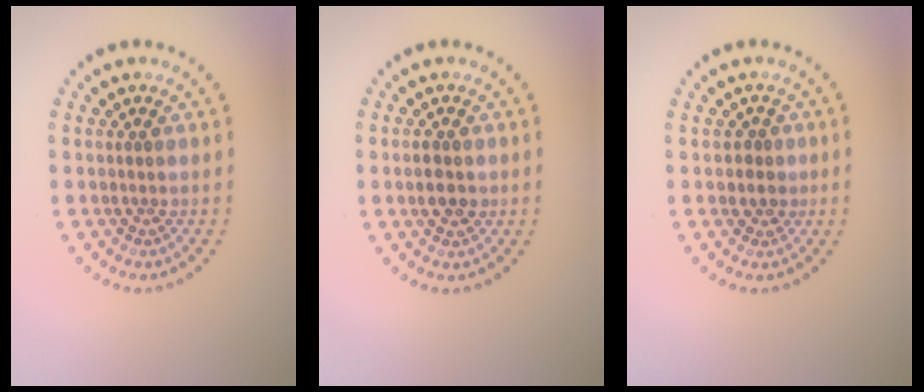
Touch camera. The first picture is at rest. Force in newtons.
{"total": 2.5, "press": 2.5, "slide": 0.2}
{"total": 1.5, "press": 1.4, "slide": 0.6}